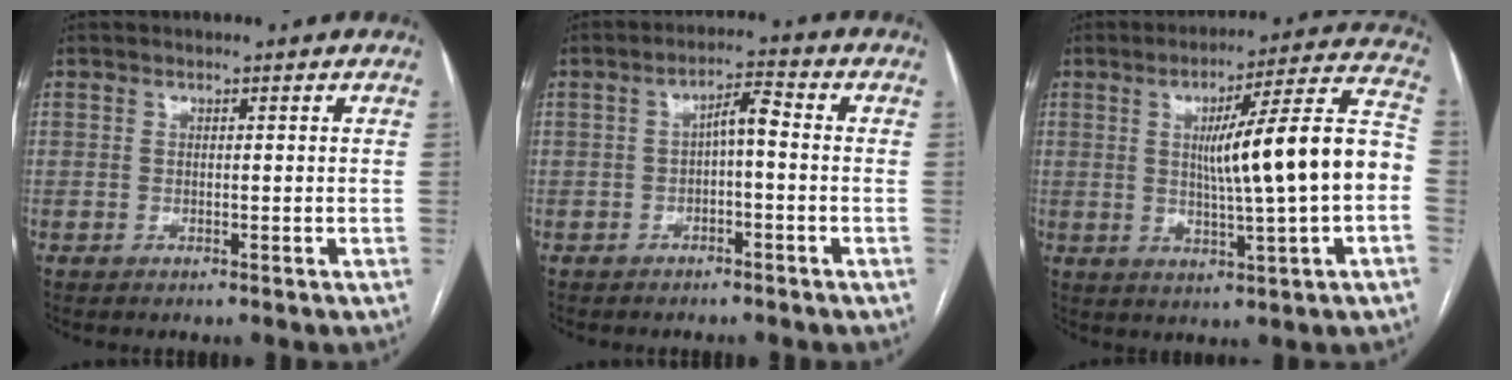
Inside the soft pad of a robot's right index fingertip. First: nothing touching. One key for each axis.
{"total": 3.9, "fx": -0.4, "fy": 1.0, "fz": 3.7, "tx": -0.062, "ty": 0.019, "tz": -0.006}
{"total": 16.1, "fx": -0.3, "fy": 0.2, "fz": 16.1, "tx": -0.235, "ty": 0.023, "tz": -0.005}